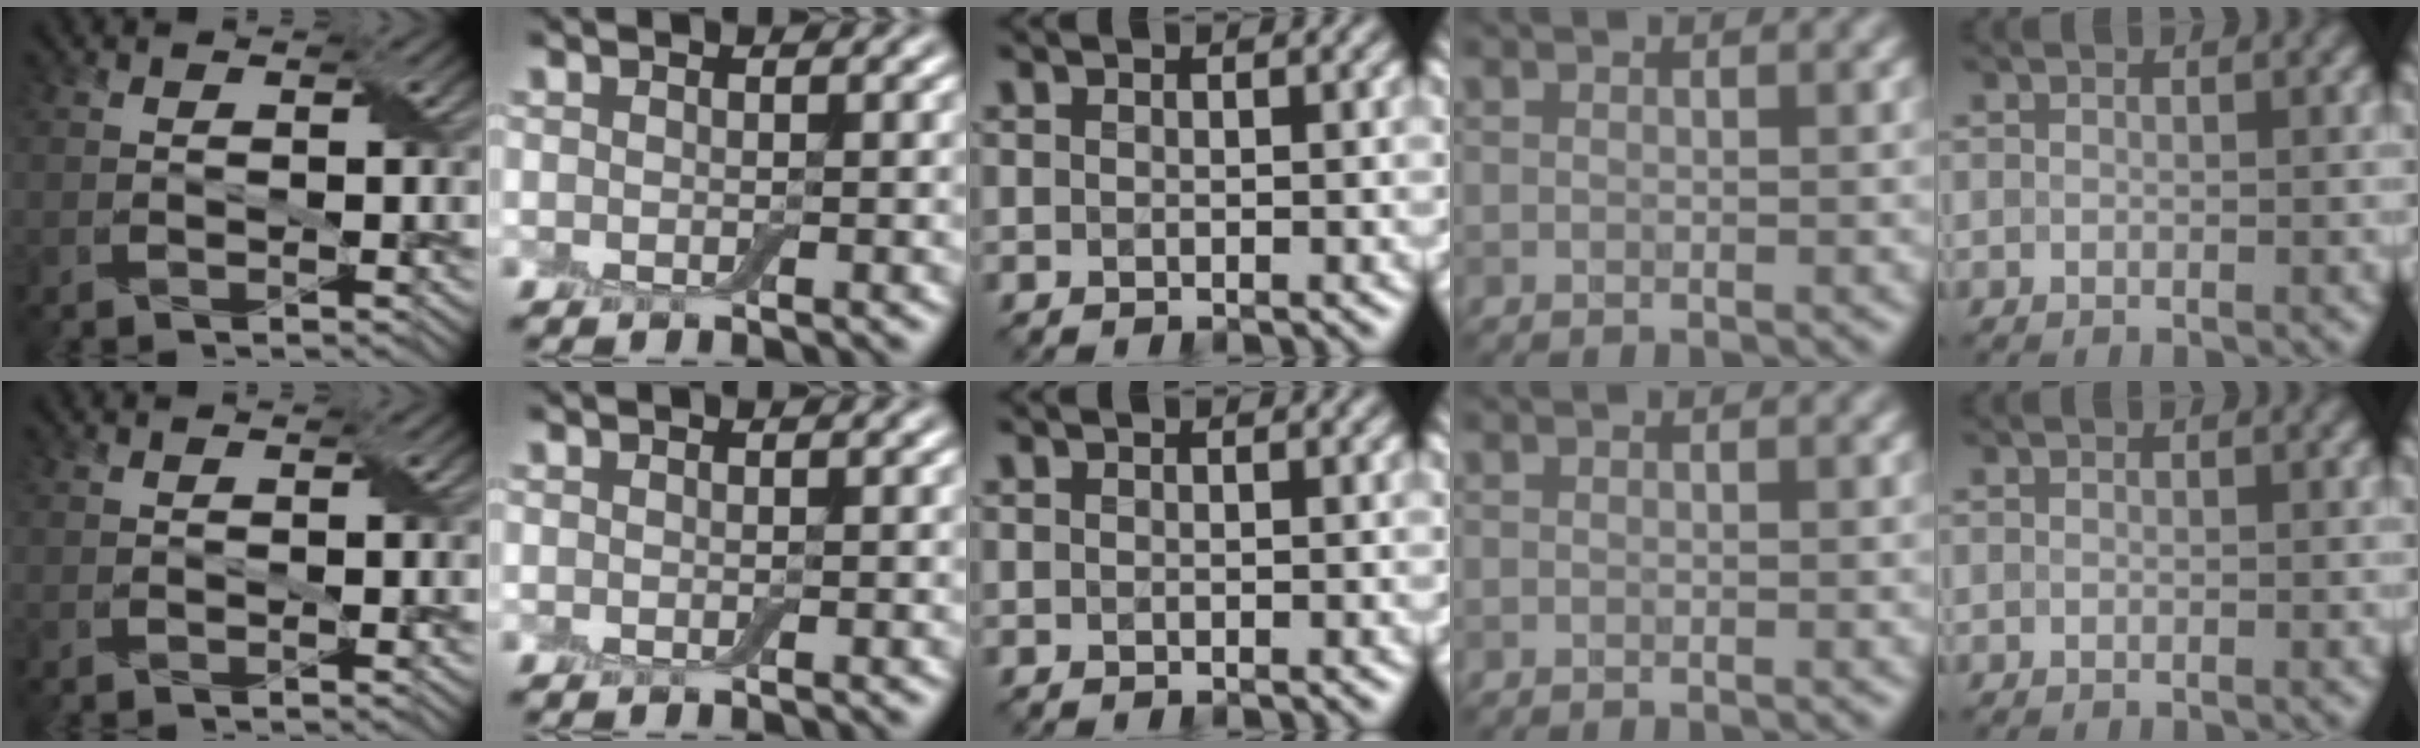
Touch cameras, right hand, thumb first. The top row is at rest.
{}